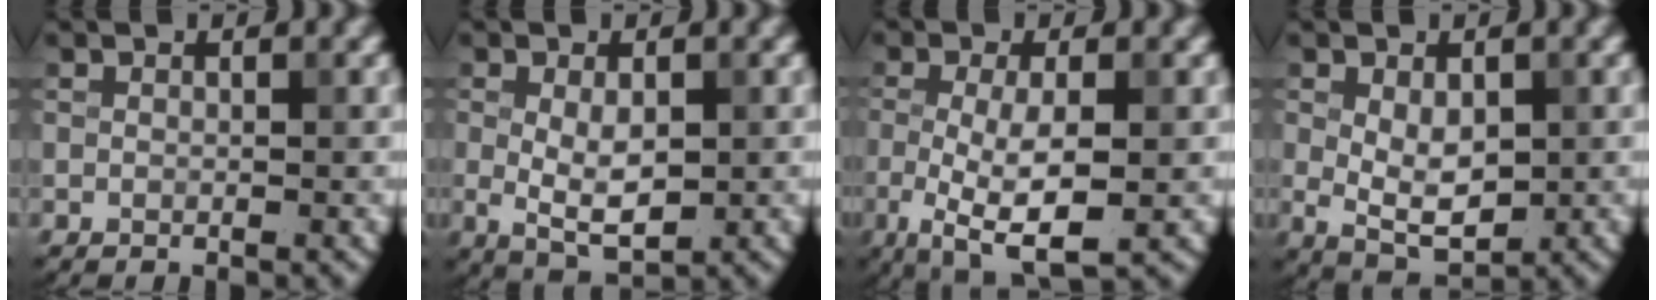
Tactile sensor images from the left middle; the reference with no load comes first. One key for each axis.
{"total": 4.0, "fx": -0.1, "fy": 2.0, "fz": 3.4, "tx": -0.063, "ty": -0.004, "tz": 0.004}
{"total": 6.2, "fx": -1.5, "fy": 2.0, "fz": 5.7, "tx": -0.116, "ty": -0.014, "tz": -0.023}
{"total": 4.4, "fx": 0.1, "fy": 2.6, "fz": 3.5, "tx": -0.064, "ty": -0.004, "tz": 0.009}